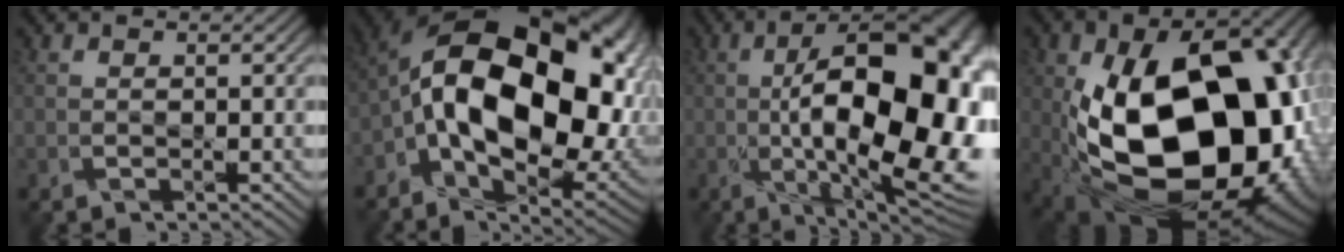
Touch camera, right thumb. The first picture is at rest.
{"total": 21.2, "force": [0.0, 12.7, 17.0], "torque": [-0.302, -0.023, 0.021]}
{"total": 20.1, "force": [-1.0, 8.4, 18.2], "torque": [-0.277, 0.006, -0.020]}
{"total": 22.6, "force": [-2.1, 14.9, 16.9], "torque": [-0.329, -0.076, 0.017]}